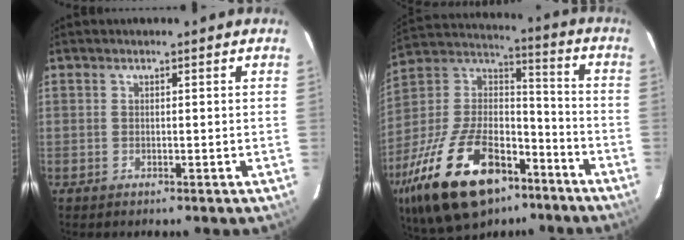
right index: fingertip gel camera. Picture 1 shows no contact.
{"total": 30.2, "force": [-18.0, 14.9, 19.1], "torque": [-0.386, 0.001, -0.289]}